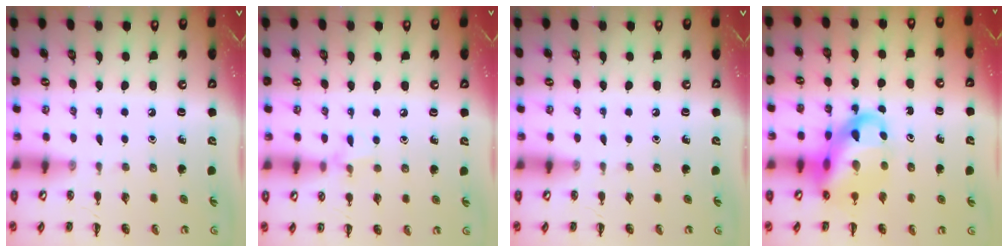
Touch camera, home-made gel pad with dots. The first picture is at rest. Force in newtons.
{"total": 5.7, "press": 5.5, "slide": 1.5}
{"total": 0.0}
{"total": 14.1, "press": 13.7, "slide": 3.6}